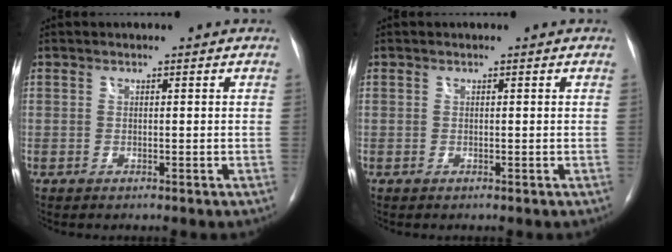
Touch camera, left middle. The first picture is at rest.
{"total": 0.0}